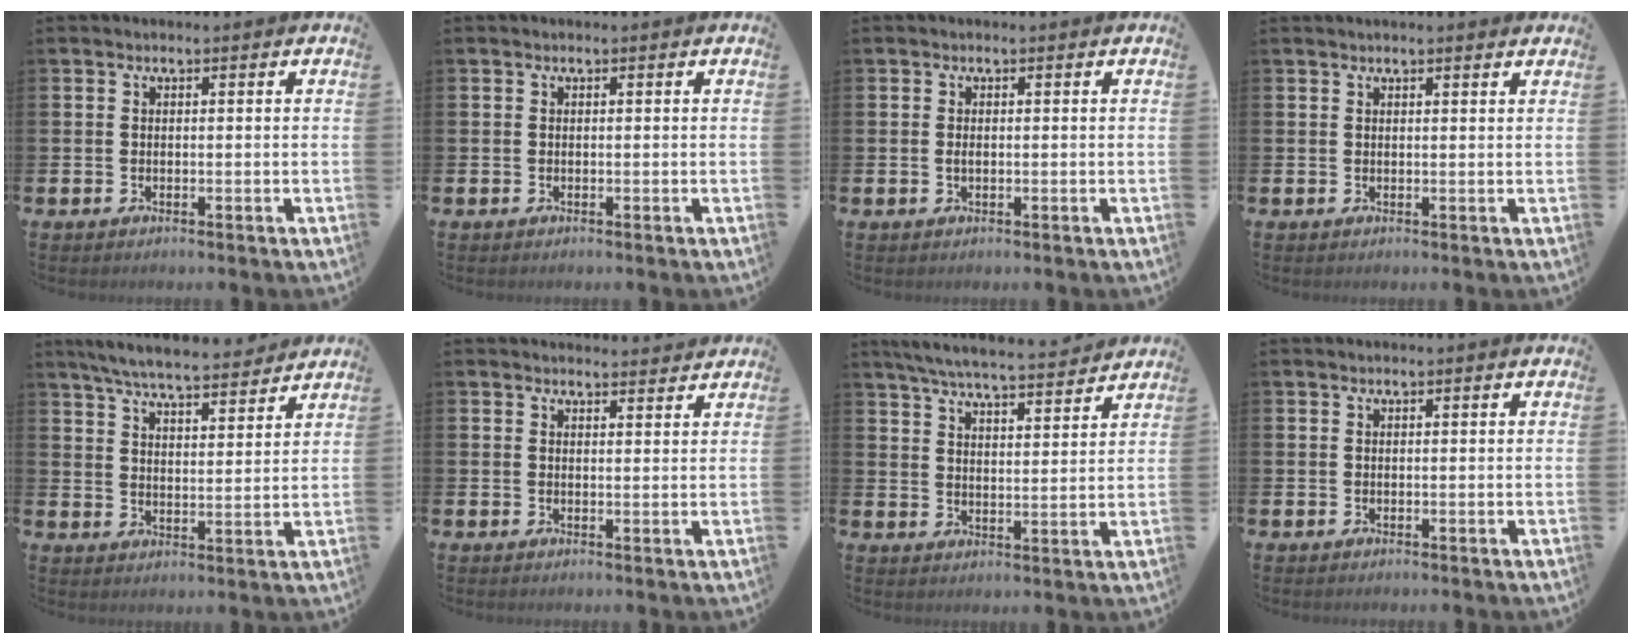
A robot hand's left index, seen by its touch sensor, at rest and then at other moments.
{"total": 0.0}
{"total": 0.6, "force": [0.0, 0.3, 0.5], "torque": [-0.016, 0.003, -0.001]}
{"total": 1.2, "force": [1.1, -0.1, 0.4], "torque": [-0.002, -0.005, 0.019]}
{"total": 6.7, "force": [6.4, 0.7, 1.9], "torque": [-0.053, -0.041, 0.111]}
{"total": 2.2, "force": [2.2, 0.3, -0.1], "torque": [0.009, -0.015, 0.038]}
{"total": 6.5, "force": [6.2, 0.4, 2.0], "torque": [-0.054, -0.041, 0.106]}
{"total": 0.0}